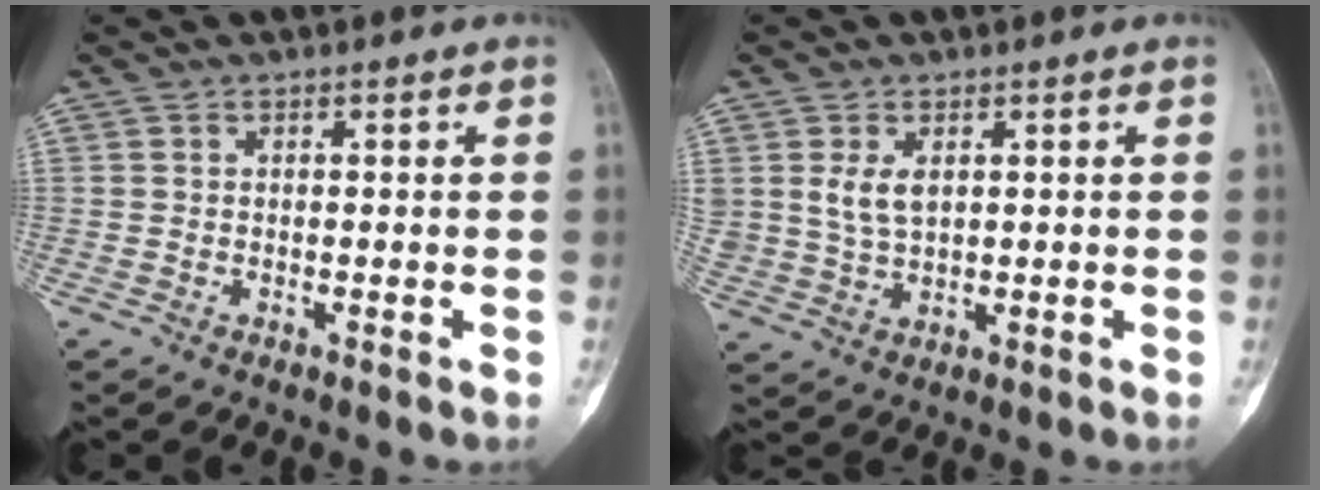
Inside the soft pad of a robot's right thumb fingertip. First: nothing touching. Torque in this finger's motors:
{"motor_torque": [0.09, 0.04, 0.57, 0.30, 0.03]}